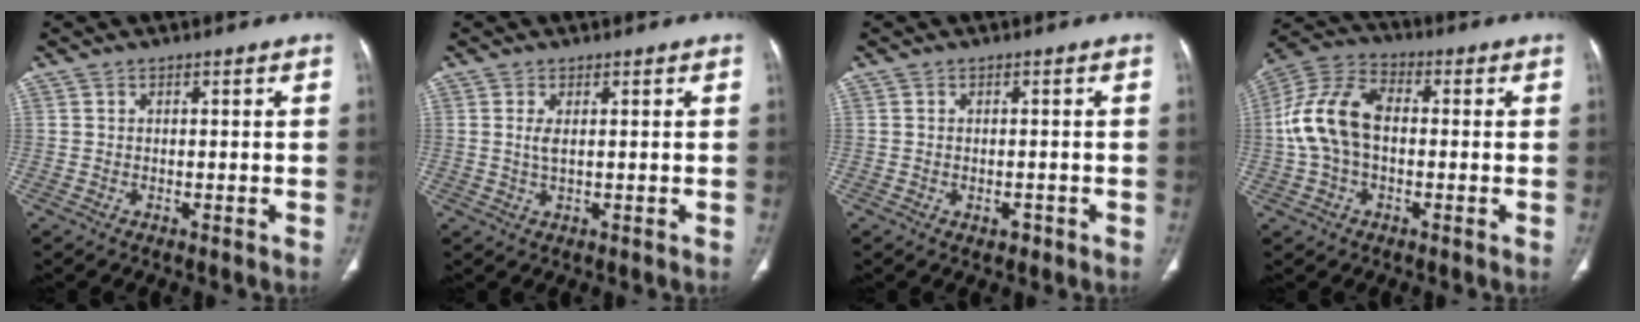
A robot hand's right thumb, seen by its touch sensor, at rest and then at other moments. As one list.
[{"total": 2.3, "force": [0.4, 0.9, 2.1], "torque": [-0.050, -0.003, 0.013]}, {"total": 1.7, "force": [-0.8, 1.1, 1.0], "torque": [-0.013, 0.007, -0.007]}, {"total": 13.0, "force": [-0.1, 8.3, 10.0], "torque": [-0.204, 0.036, -0.011]}]